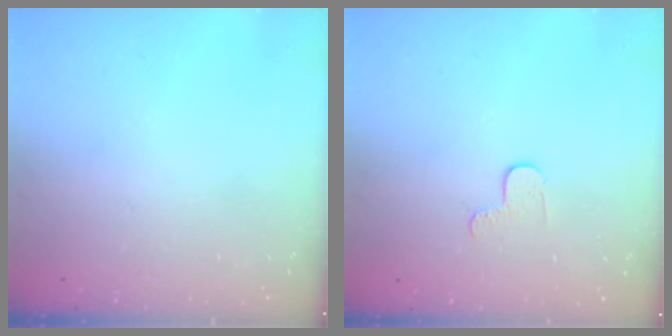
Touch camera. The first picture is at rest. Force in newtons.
{"total": 4.7, "press": 4.6, "slide": 0.4}